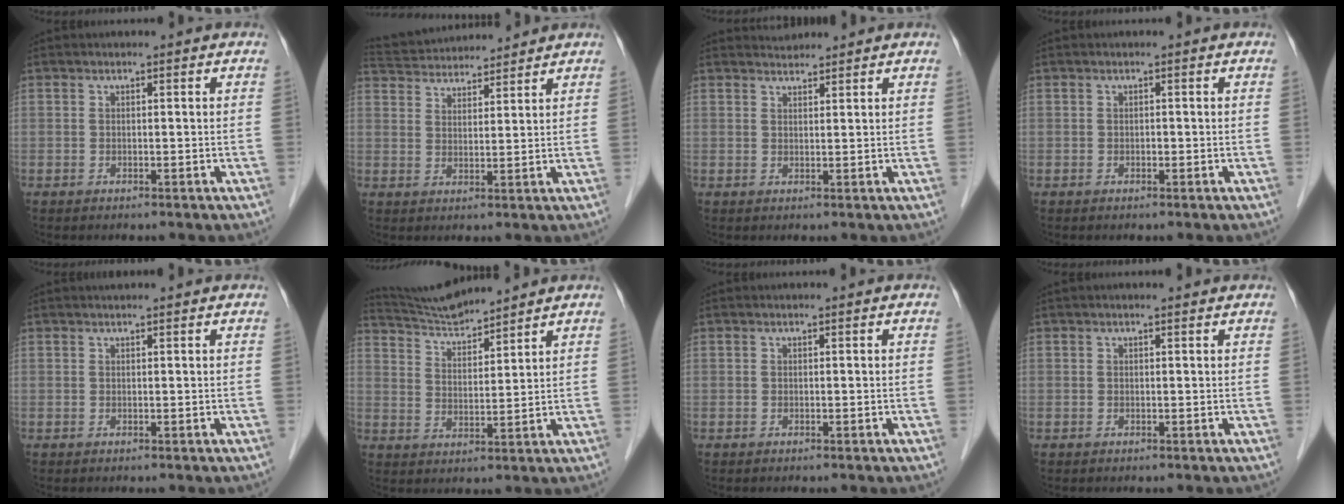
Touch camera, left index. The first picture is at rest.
{"total": 11.1, "force": [10.6, 1.8, 2.7], "torque": [-0.057, 0.037, 0.174]}
{"total": 2.1, "force": [2.1, 0.2, -0.2], "torque": [-0.003, 0.013, 0.040]}
{"total": 0.0}
{"total": 3.2, "force": [2.9, 0.2, 1.4], "torque": [-0.015, 0.026, 0.036]}
{"total": 8.3, "force": [8.1, -0.3, 1.6], "torque": [-0.046, 0.016, 0.163]}
{"total": 0.0}
{"total": 1.8, "force": [1.6, 0.3, 0.7], "torque": [-0.013, 0.024, 0.017]}